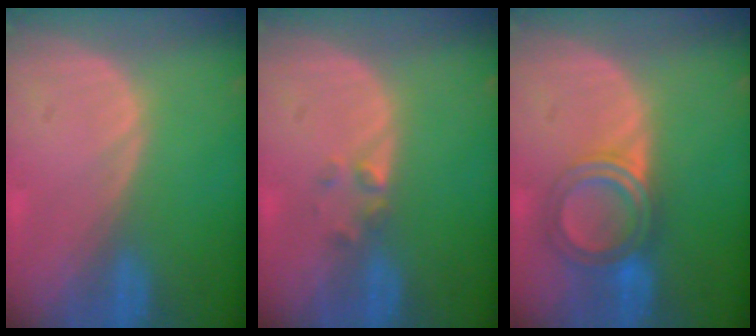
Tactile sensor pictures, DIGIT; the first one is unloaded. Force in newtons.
{"total": 1.6, "press": 1.4, "slide": 0.9}
{"total": 5.7, "press": 5.6, "slide": 1.3}